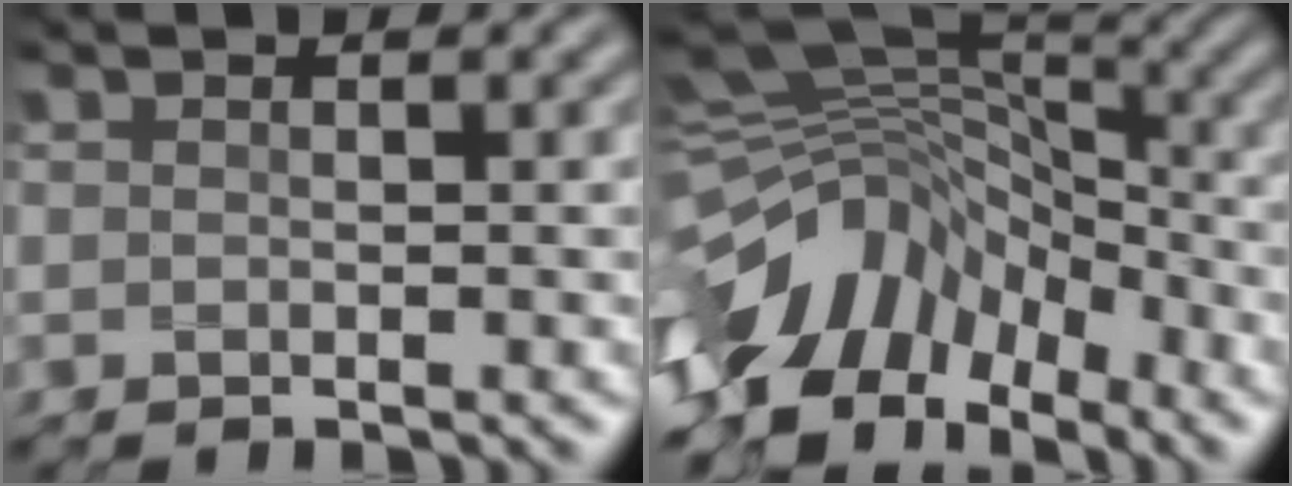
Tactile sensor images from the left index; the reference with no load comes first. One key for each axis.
{"total": 11.9, "fx": -6.6, "fy": 6.8, "fz": 7.1, "tx": -0.150, "ty": 0.023, "tz": -0.130}